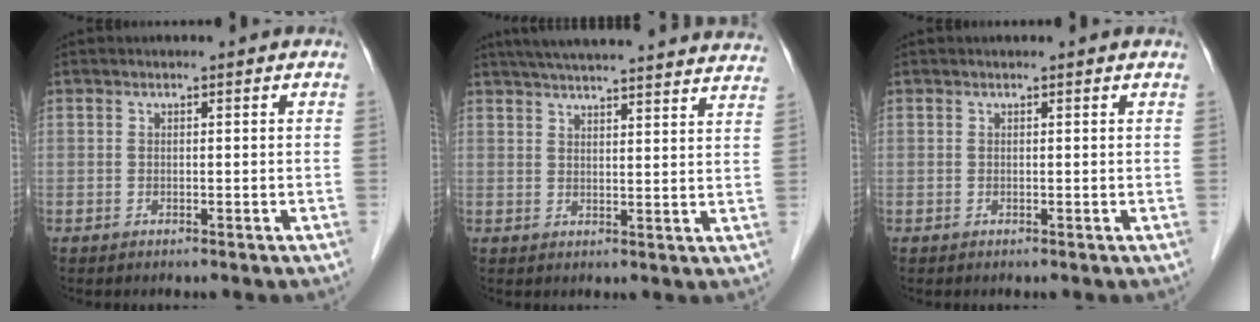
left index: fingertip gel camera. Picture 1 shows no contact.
{"total": 27.6, "force": [25.5, 2.0, 10.4], "torque": [-0.167, -0.016, 0.314]}
{"total": 1.3, "force": [1.2, 0.0, 0.4], "torque": [-0.012, 0.008, 0.012]}